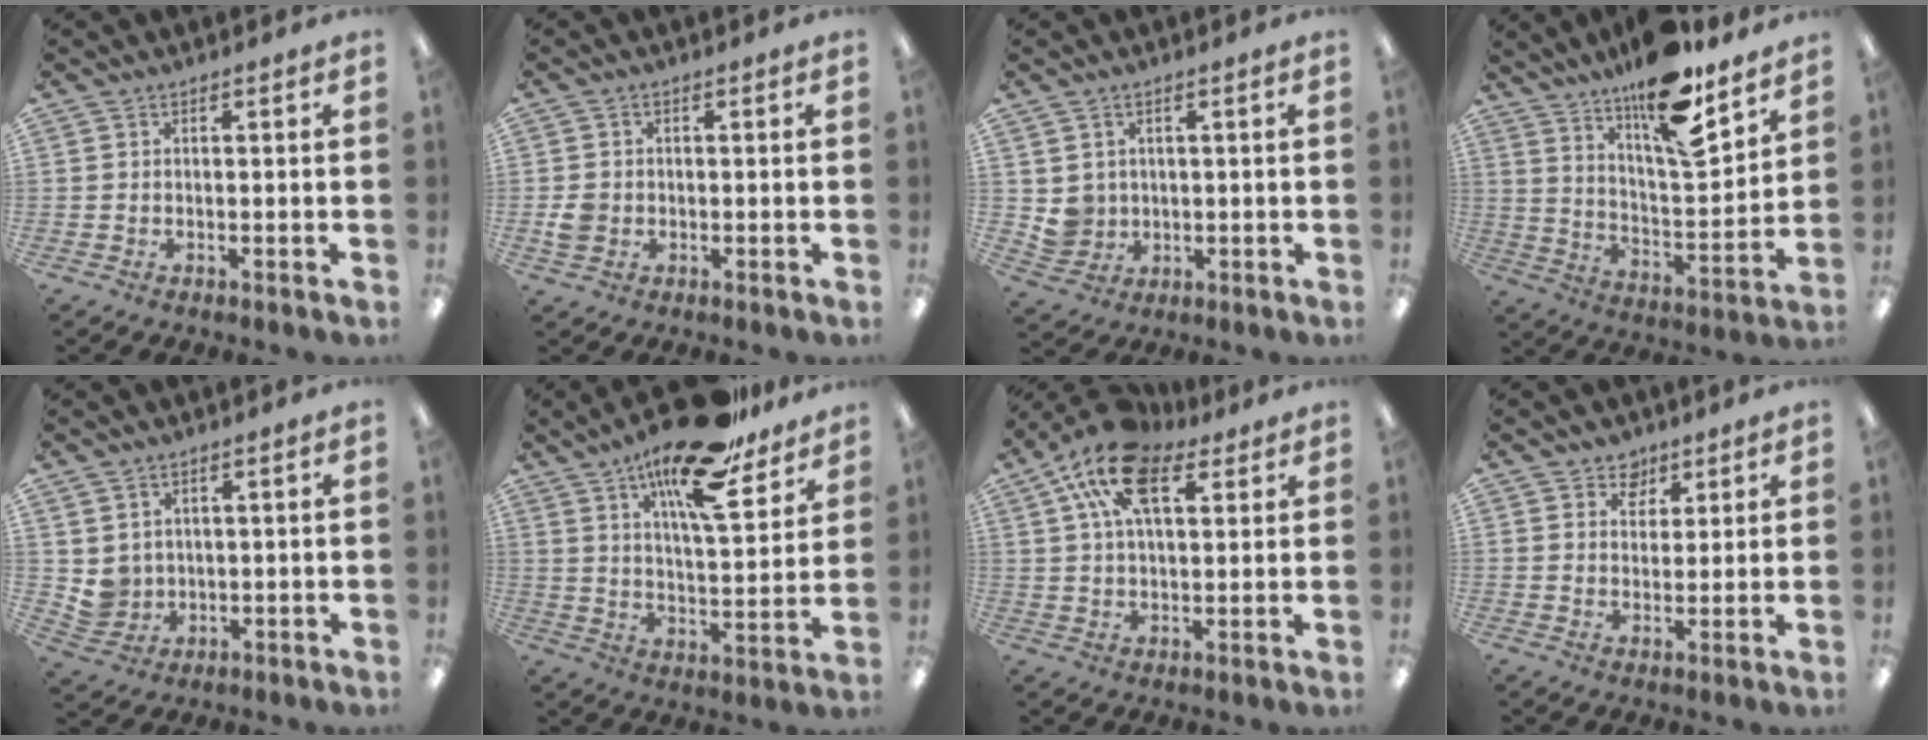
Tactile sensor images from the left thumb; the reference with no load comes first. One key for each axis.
{"total": 3.4, "fx": -0.6, "fy": 2.9, "fz": 1.6, "tx": -0.018, "ty": 0.004, "tz": -0.011}
{"total": 4.7, "fx": 1.6, "fy": 4.4, "fz": 0.7, "tx": -0.020, "ty": 0.001, "tz": 0.034}
{"total": 16.4, "fx": 12.7, "fy": 4.0, "fz": 9.6, "tx": -0.158, "ty": -0.090, "tz": 0.211}
{"total": 4.8, "fx": 2.5, "fy": 4.0, "fz": 0.6, "tx": -0.028, "ty": -0.007, "tz": 0.052}
{"total": 18.8, "fx": 14.0, "fy": 5.0, "fz": 11.5, "tx": -0.188, "ty": -0.085, "tz": 0.229}
{"total": 17.1, "fx": 7.9, "fy": 9.2, "fz": 12.1, "tx": -0.235, "ty": -0.004, "tz": 0.139}
{"total": 4.9, "fx": 3.6, "fy": 3.2, "fz": 0.5, "tx": -0.002, "ty": -0.019, "tz": 0.063}